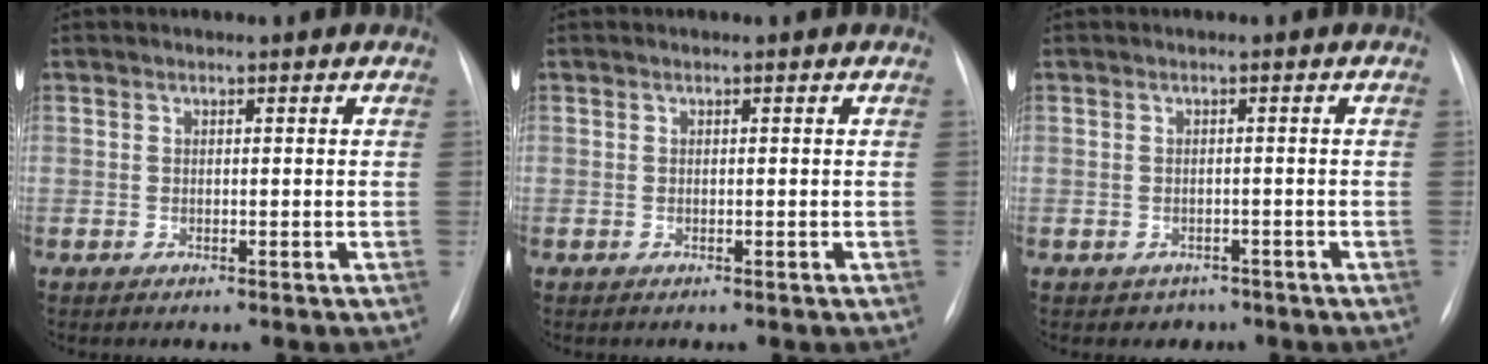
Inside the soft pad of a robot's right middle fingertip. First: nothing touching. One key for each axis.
{"total": 0.0}
{"total": 2.3, "fx": -1.5, "fy": 1.7, "fz": -0.1, "tx": -0.004, "ty": 0.007, "tz": -0.018}